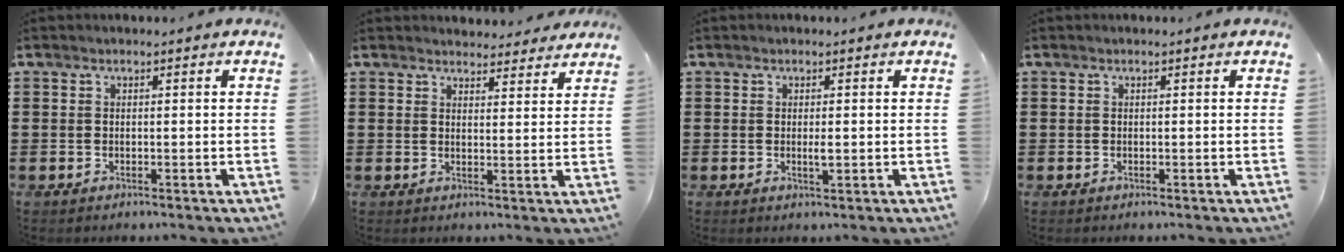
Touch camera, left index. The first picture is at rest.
{"total": 3.5, "force": [3.4, 0.8, 0.3], "torque": [0.000, -0.017, 0.061]}
{"total": 1.5, "force": [0.0, 0.3, 1.5], "torque": [-0.028, -0.003, 0.001]}
{"total": 0.0}